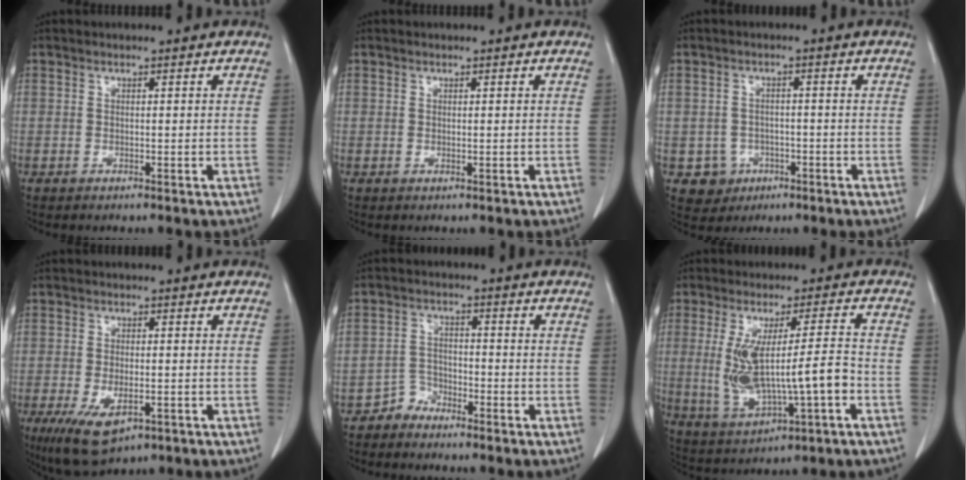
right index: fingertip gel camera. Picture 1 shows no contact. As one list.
[{"total": 0.0}, {"total": 4.6, "force": [-1.6, 4.3, 0.4], "torque": [0.001, 0.011, -0.017]}, {"total": 8.1, "force": [-3.6, 3.5, 6.4], "torque": [-0.114, -0.017, -0.050]}, {"total": 3.1, "force": [-2.4, 1.8, -0.4], "torque": [0.013, 0.009, -0.049]}, {"total": 11.6, "force": [-1.6, 1.9, 11.4], "torque": [-0.227, 0.005, -0.015]}]